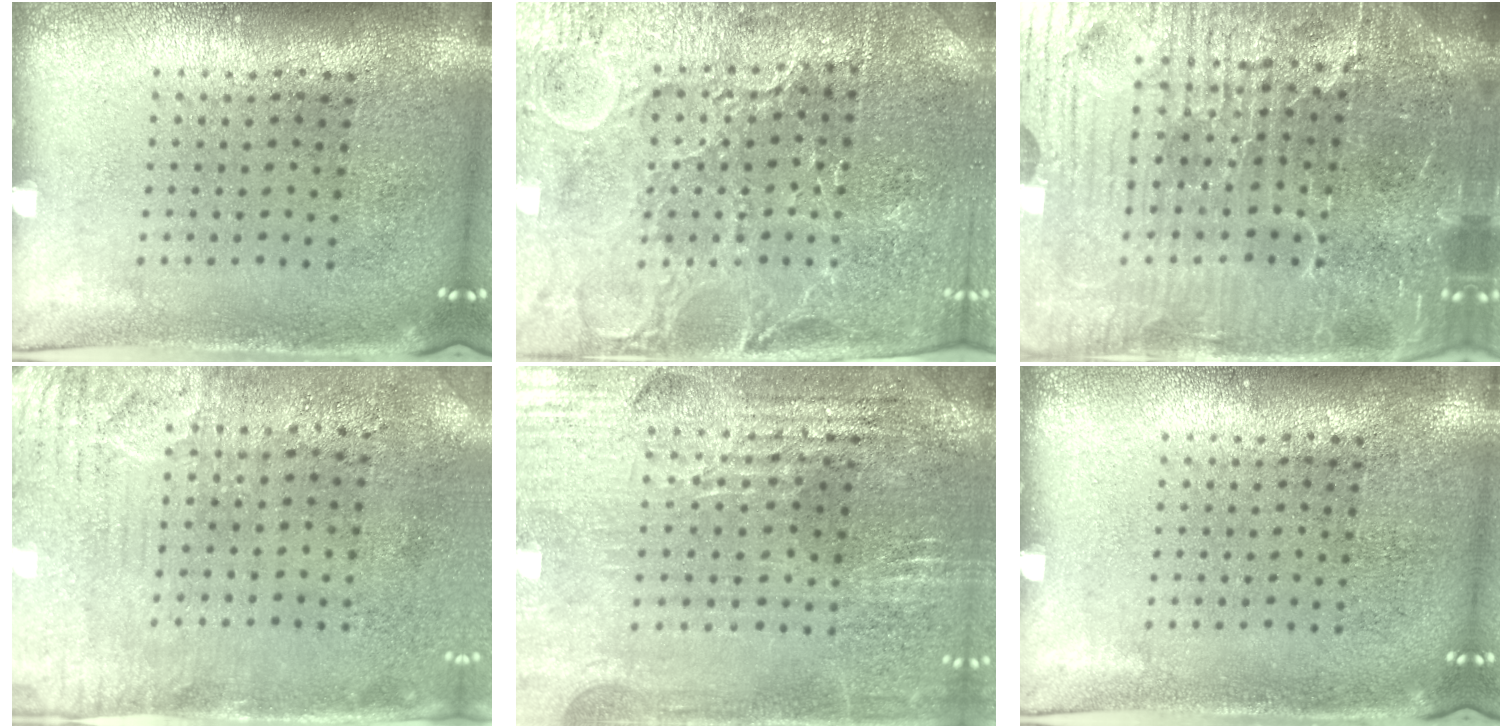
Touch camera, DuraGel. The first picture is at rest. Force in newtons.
{"total": 3.9, "press": 3.8, "slide": 1.0}
{"total": 6.8, "press": 6.2, "slide": 2.8}
{"total": 3.3, "press": 2.7, "slide": 2.0}
{"total": 2.9, "press": 2.8, "slide": 0.5}
{"total": 0.0}